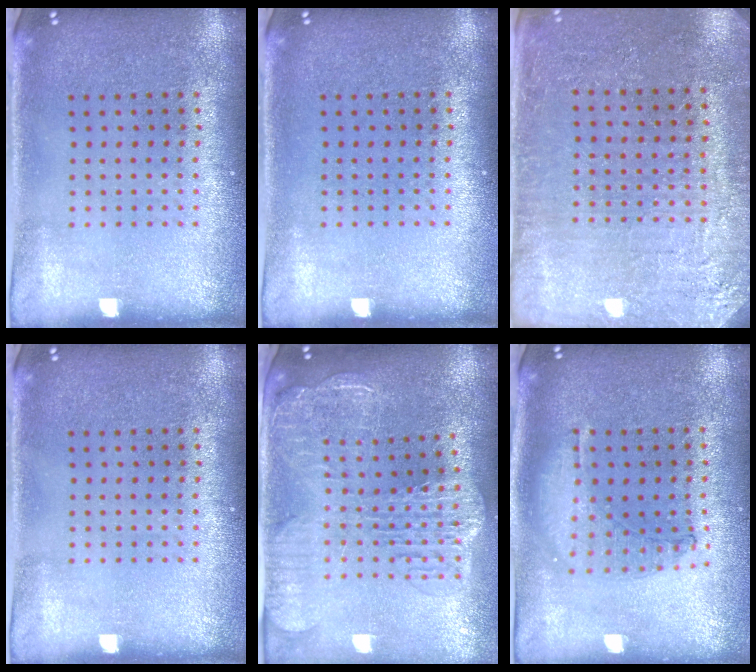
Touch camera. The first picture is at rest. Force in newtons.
{"total": 0.0}
{"total": 2.8, "press": 2.8, "slide": 0.3}
{"total": 0.0}
{"total": 3.0, "press": 2.5, "slide": 1.7}
{"total": 0.9, "press": 0.9, "slide": 0.2}